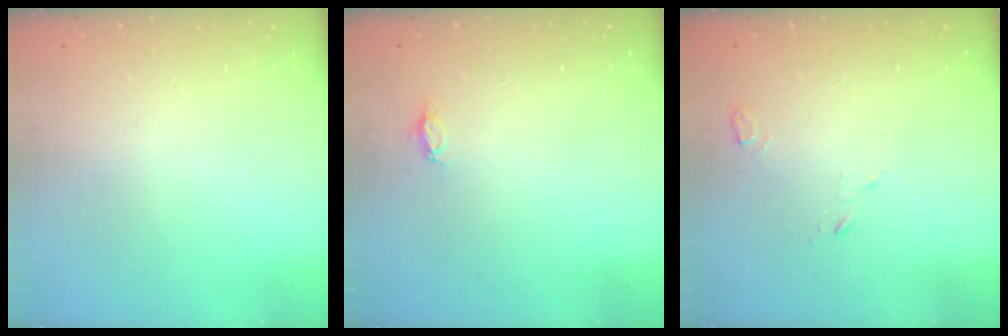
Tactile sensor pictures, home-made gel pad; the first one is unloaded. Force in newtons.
{"total": 2.8, "press": 2.8, "slide": 0.4}
{"total": 2.8, "press": 2.8, "slide": 0.3}